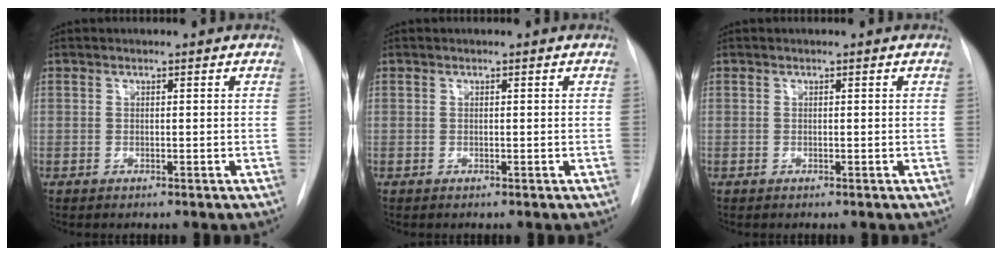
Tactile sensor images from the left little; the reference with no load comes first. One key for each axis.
{"total": 0.0}
{"total": 0.0}